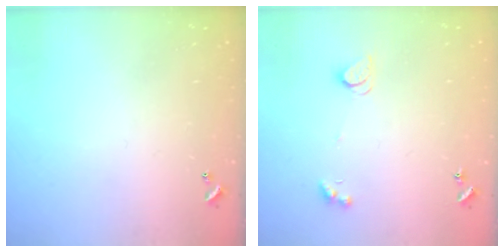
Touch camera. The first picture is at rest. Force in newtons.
{"total": 2.1, "press": 2.1, "slide": 0.4}